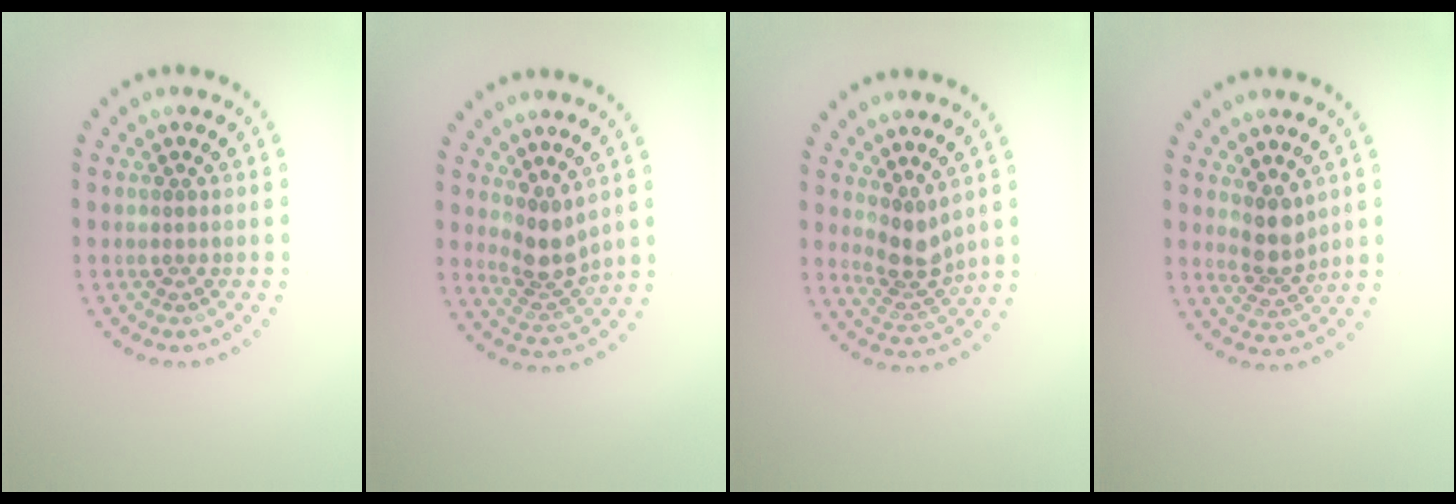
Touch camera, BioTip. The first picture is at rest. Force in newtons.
{"total": 2.8, "press": 2.2, "slide": 1.8}
{"total": 2.8, "press": 2.1, "slide": 1.8}
{"total": 2.7, "press": 2.2, "slide": 1.5}